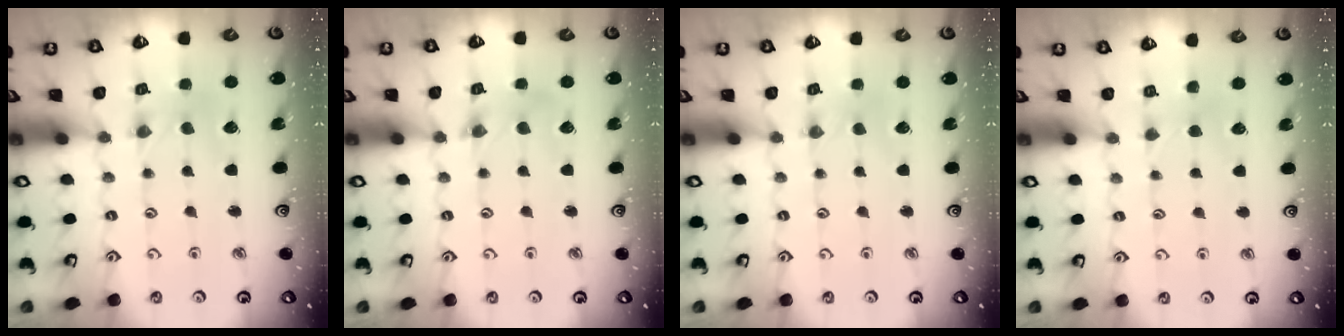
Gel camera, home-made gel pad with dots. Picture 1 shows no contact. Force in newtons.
{"total": 2.7, "press": 2.6, "slide": 0.4}
{"total": 0.0}
{"total": 2.9, "press": 2.8, "slide": 0.4}